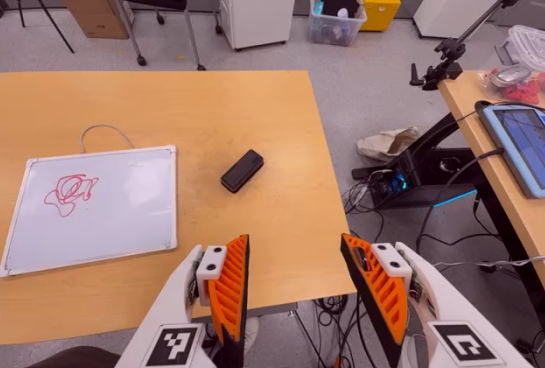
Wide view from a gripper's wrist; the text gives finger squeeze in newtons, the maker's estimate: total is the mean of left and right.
{"total": 0.0}